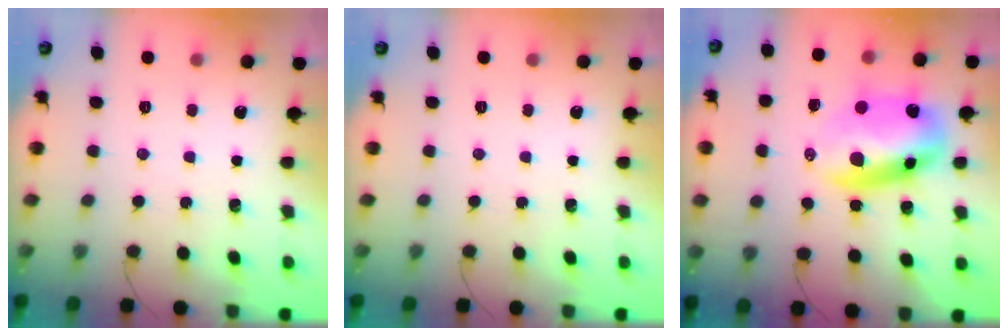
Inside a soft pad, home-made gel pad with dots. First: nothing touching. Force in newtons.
{"total": 0.0}
{"total": 14.0, "press": 13.6, "slide": 3.3}